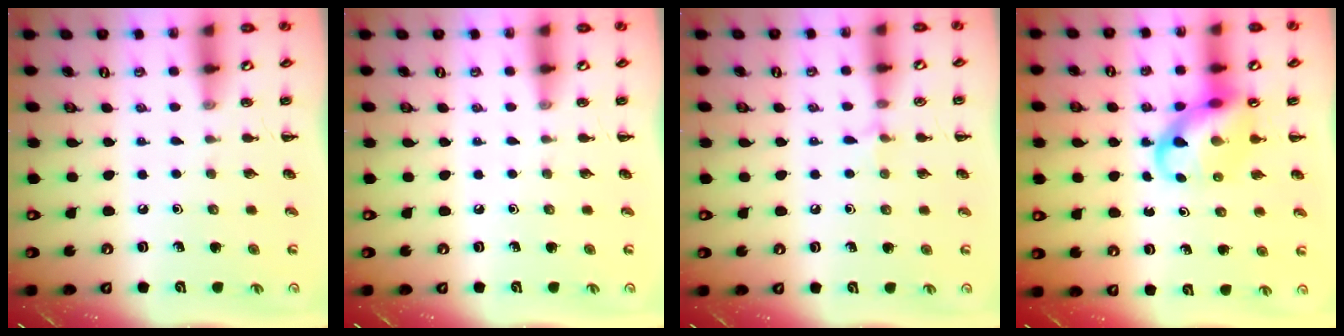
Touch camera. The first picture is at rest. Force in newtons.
{"total": 0.0}
{"total": 4.7, "press": 4.4, "slide": 1.6}
{"total": 10.6, "press": 10.1, "slide": 3.2}